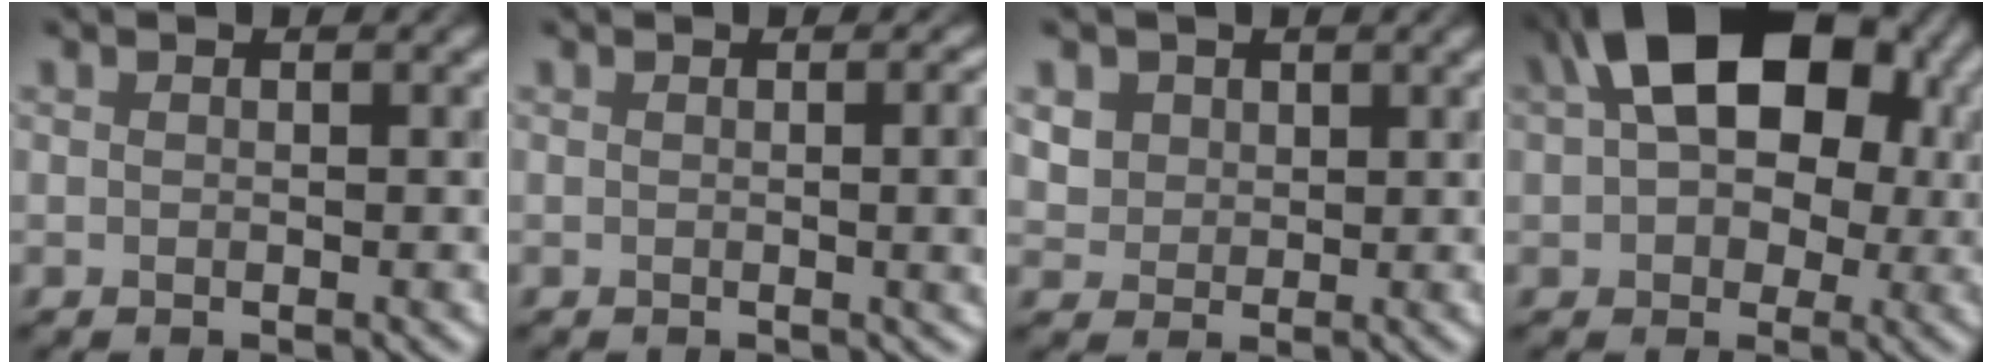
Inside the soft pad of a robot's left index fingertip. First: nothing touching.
{"total": 4.0, "force": [-0.1, 1.6, 3.6], "torque": [-0.024, 0.009, -0.007]}
{"total": 2.5, "force": [1.2, 2.2, 0.3], "torque": [-0.013, 0.007, 0.031]}
{"total": 13.0, "force": [3.5, 8.4, 9.3], "torque": [-0.112, 0.026, 0.048]}